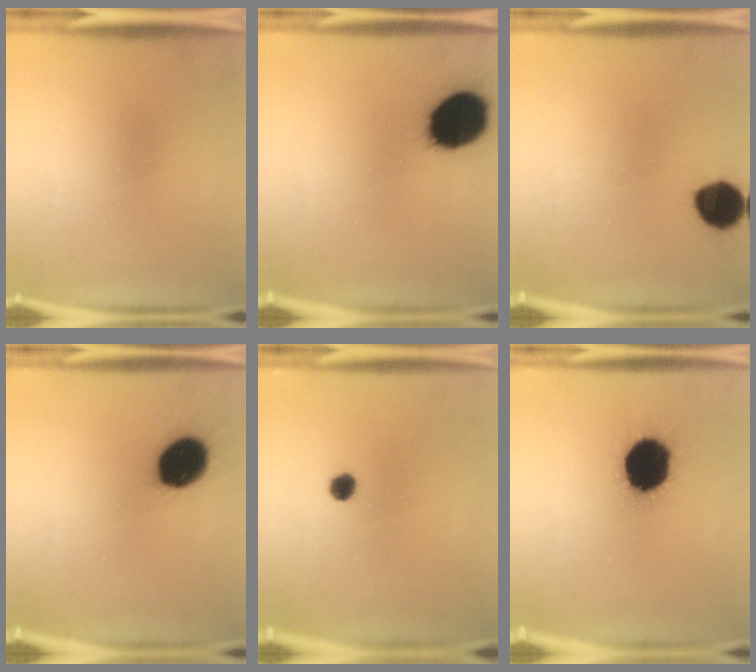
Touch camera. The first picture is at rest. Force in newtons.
{"total": 19.0}
{"total": 9.7}
{"total": 14.6}
{"total": 2.3}
{"total": 19.9}